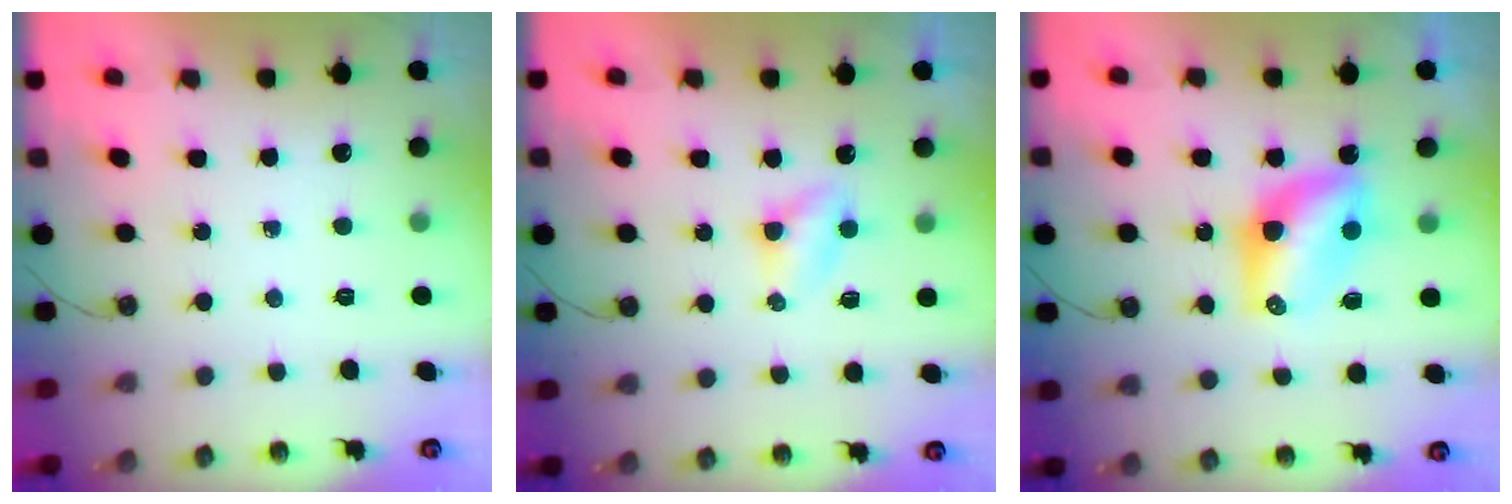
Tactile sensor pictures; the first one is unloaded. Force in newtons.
{"total": 2.9, "press": 2.9, "slide": 0.3}
{"total": 8.3, "press": 8.3, "slide": 0.6}